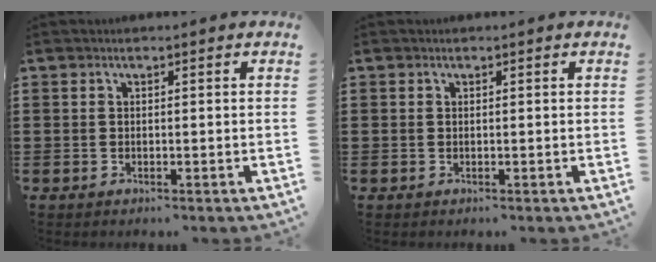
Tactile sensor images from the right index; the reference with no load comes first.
{"total": 0.0}